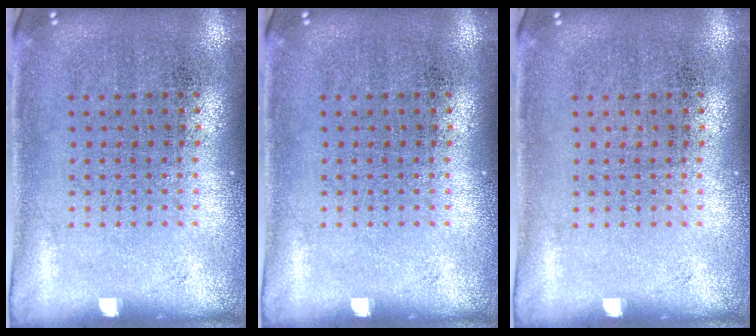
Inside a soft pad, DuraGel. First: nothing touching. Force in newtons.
{"total": 0.0}
{"total": 0.0}